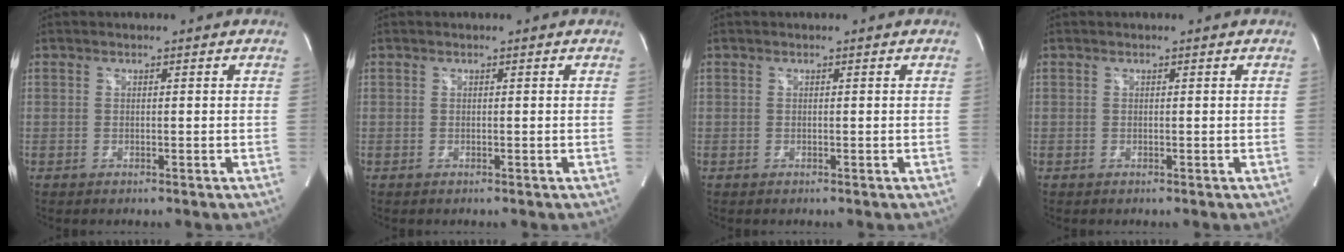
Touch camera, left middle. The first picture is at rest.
{"total": 0.0}
{"total": 0.0}
{"total": 0.0}